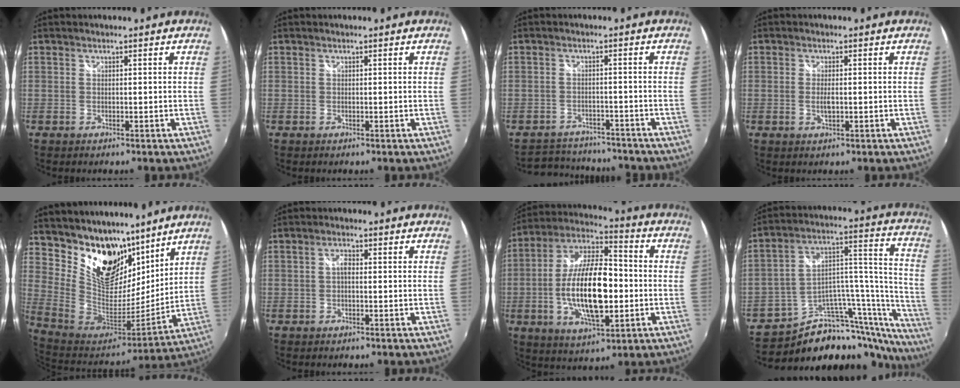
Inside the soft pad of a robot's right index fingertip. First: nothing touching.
{"total": 0.0}
{"total": 8.1, "force": [-7.3, 3.4, 1.1], "torque": [-0.039, 0.019, -0.104]}
{"total": 2.2, "force": [-0.4, 0.9, 1.9], "torque": [-0.037, -0.004, -0.005]}
{"total": 21.8, "force": [14.5, 12.7, 10.2], "torque": [-0.234, -0.003, 0.273]}
{"total": 1.4, "force": [-0.2, 0.7, 1.2], "torque": [-0.024, 0.005, -0.007]}
{"total": 19.1, "force": [-3.2, 7.6, 17.2], "torque": [-0.338, -0.004, -0.059]}
{"total": 23.8, "force": [-18.6, 9.8, 11.0], "torque": [-0.124, 0.069, -0.276]}